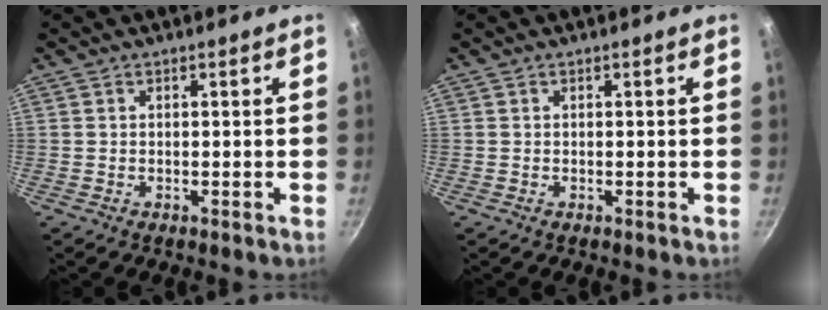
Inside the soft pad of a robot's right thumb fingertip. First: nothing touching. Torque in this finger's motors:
{"motor_torque": [-0.09, -0.01, -0.01, -0.01, 0.01]}